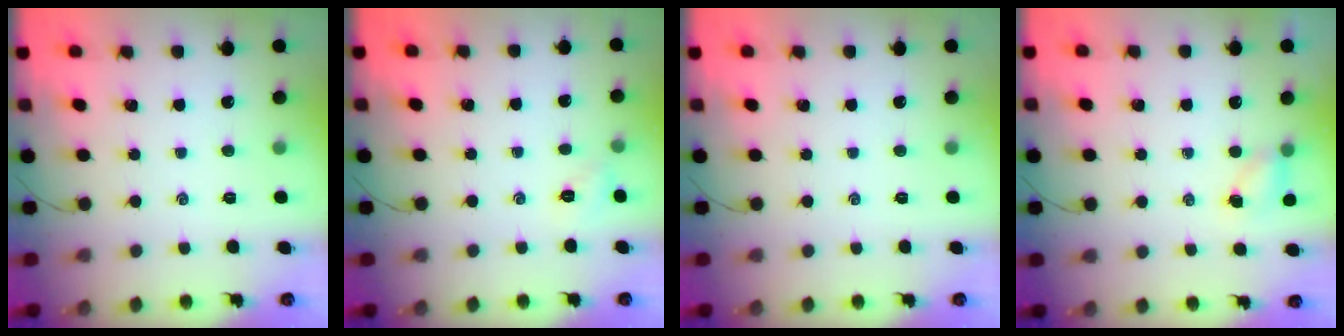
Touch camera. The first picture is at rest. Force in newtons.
{"total": 2.6, "press": 2.6, "slide": 0.6}
{"total": 0.0}
{"total": 5.0, "press": 4.9, "slide": 1.1}